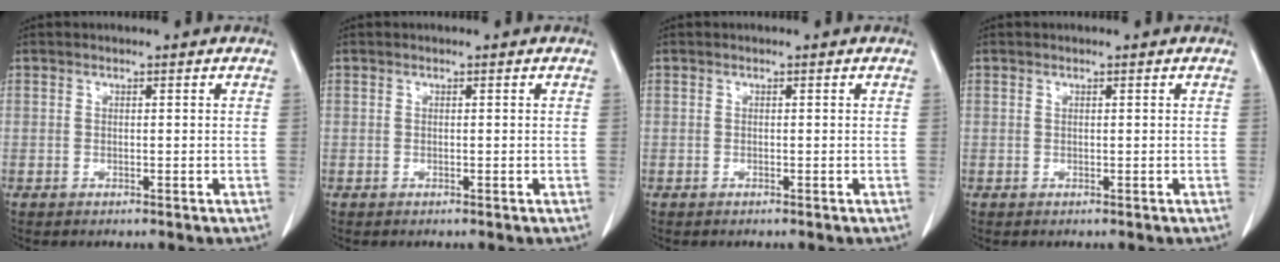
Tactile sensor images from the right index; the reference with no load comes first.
{"total": 0.0}
{"total": 0.0}
{"total": 0.0}